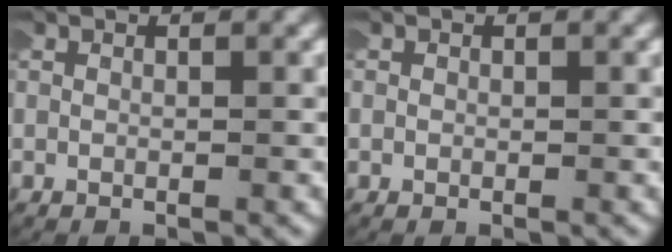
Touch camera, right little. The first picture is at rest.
{"total": 0.6, "force": [-0.2, 0.5, -0.1], "torque": [0.000, 0.001, -0.006]}